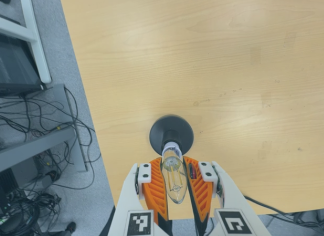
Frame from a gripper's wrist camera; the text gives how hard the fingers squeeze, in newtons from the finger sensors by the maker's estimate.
{"total": 23.7, "left": 25.0, "right": 22.5}